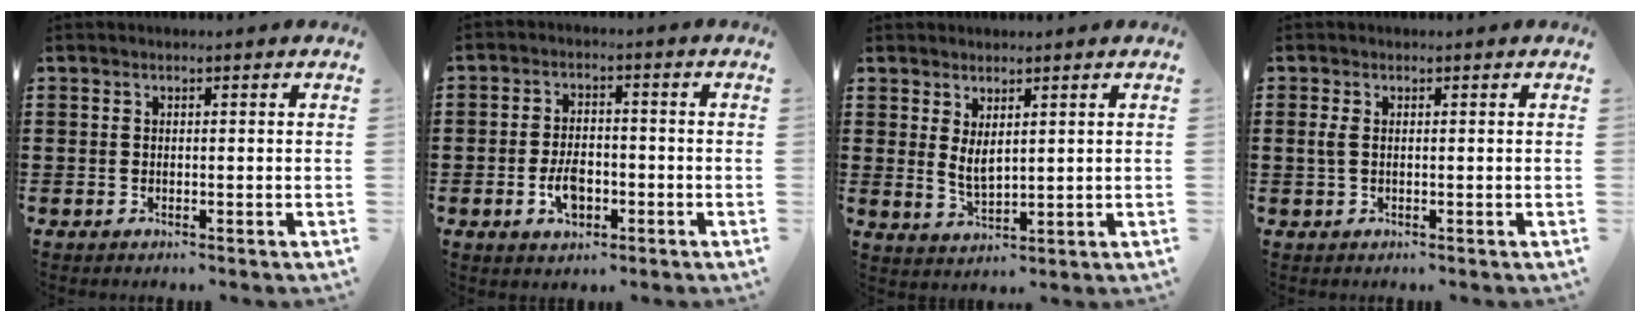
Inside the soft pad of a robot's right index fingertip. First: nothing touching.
{"total": 5.0, "force": [-1.7, 2.9, 3.8], "torque": [-0.079, 0.003, -0.033]}
{"total": 3.3, "force": [1.5, 1.4, 2.6], "torque": [-0.043, -0.001, 0.025]}
{"total": 1.6, "force": [0.1, 0.7, 1.5], "torque": [-0.037, 0.001, -0.002]}